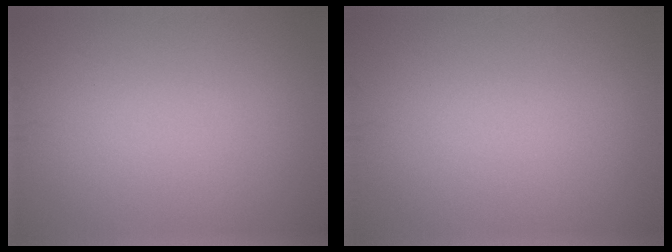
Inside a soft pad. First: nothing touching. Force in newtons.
{"total": 0.0}